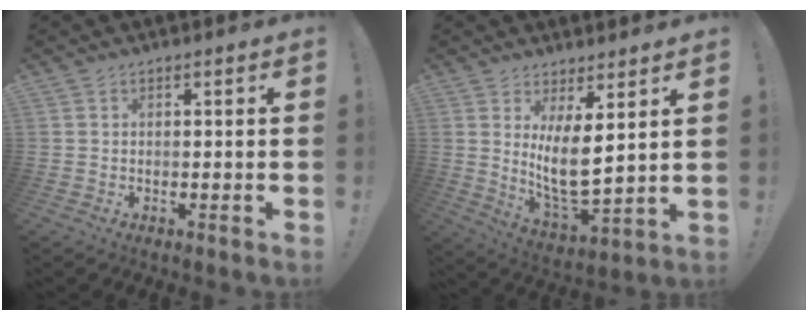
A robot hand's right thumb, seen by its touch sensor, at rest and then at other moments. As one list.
[{"total": 11.1, "force": [4.0, 3.2, 9.8], "torque": [-0.185, -0.047, 0.070]}]